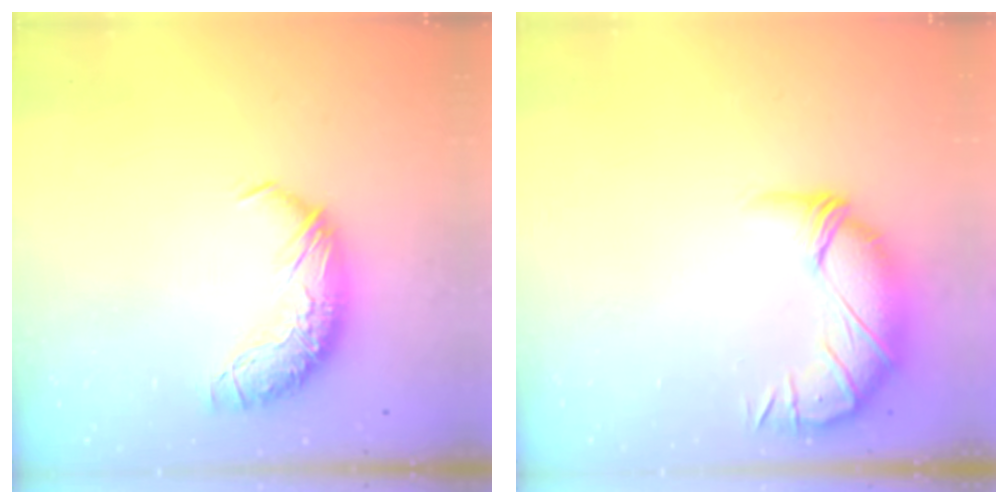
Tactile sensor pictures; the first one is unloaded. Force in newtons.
{"total": 4.1, "press": 3.4, "slide": 2.1}